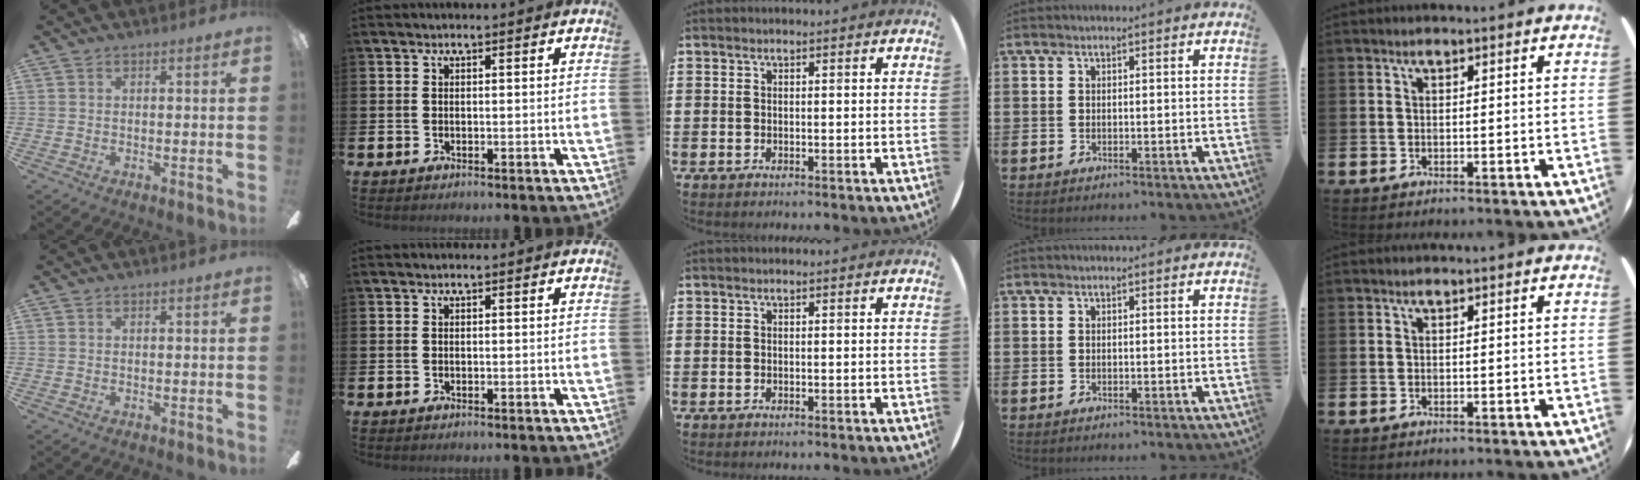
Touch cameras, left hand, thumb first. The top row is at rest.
{}